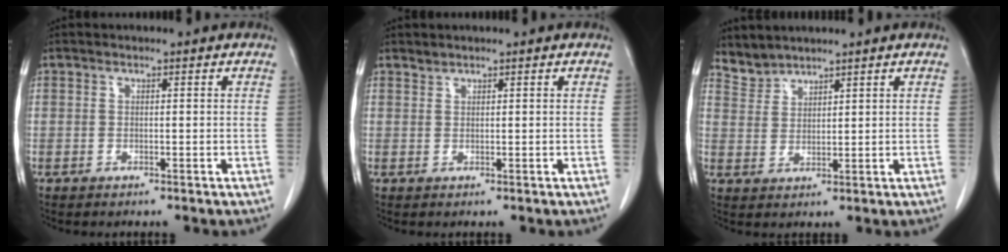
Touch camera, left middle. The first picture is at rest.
{"total": 0.7, "force": [0.7, 0.0, -0.1], "torque": [-0.001, -0.001, 0.013]}
{"total": 3.2, "force": [3.1, 0.5, -0.5], "torque": [0.005, 0.007, 0.070]}